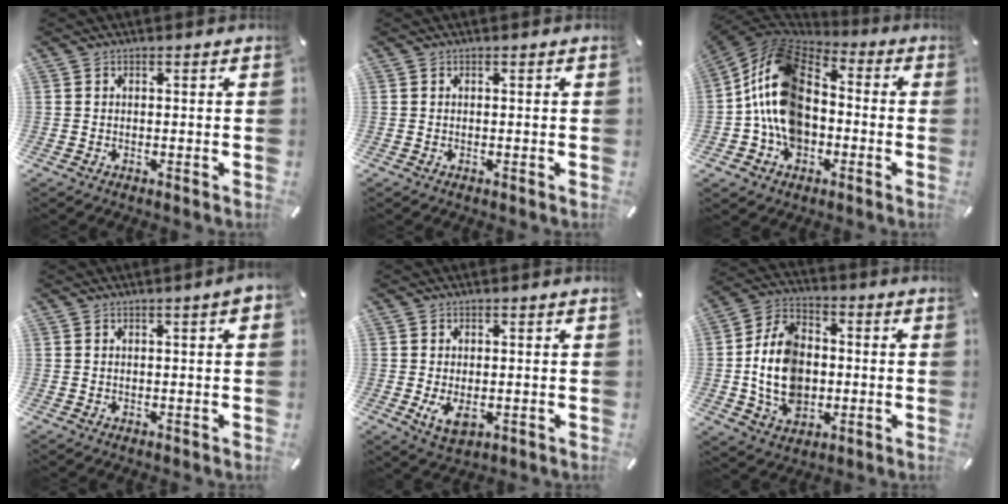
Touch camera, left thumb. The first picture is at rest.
{"total": 0.0}
{"total": 17.9, "force": [-2.1, 14.2, 10.7], "torque": [-0.226, 0.026, -0.039]}
{"total": 2.6, "force": [0.5, 0.4, 2.5], "torque": [-0.046, 0.003, 0.009]}
{"total": 4.3, "force": [-0.6, 2.7, 3.3], "torque": [-0.069, -0.012, -0.017]}
{"total": 14.3, "force": [-1.7, 11.0, 8.9], "torque": [-0.196, 0.015, -0.030]}